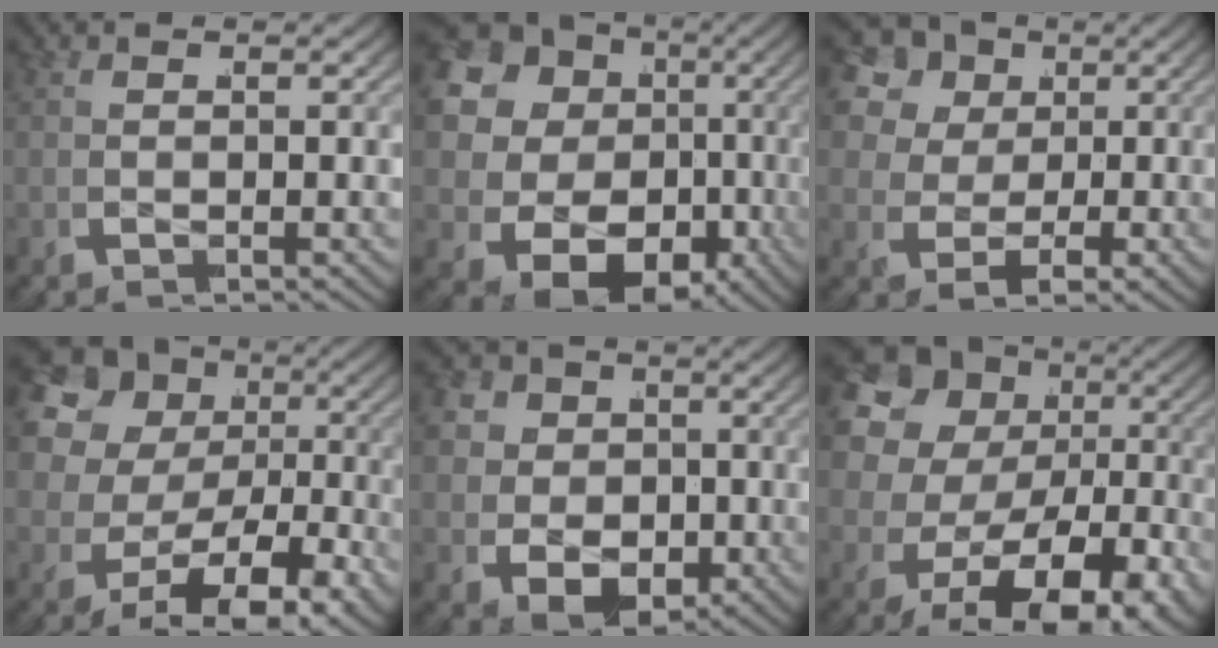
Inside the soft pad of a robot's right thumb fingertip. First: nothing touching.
{"total": 19.5, "force": [-0.2, 15.1, 12.3], "torque": [-0.285, -0.047, 0.010]}
{"total": 12.9, "force": [5.0, 9.9, 6.6], "torque": [-0.137, 0.016, 0.064]}
{"total": 15.7, "force": [0.2, 11.4, 10.8], "torque": [-0.230, -0.028, 0.015]}
{"total": 13.7, "force": [0.3, 11.4, 7.6], "torque": [-0.164, -0.033, 0.005]}
{"total": 18.0, "force": [-0.7, 12.9, 12.5], "torque": [-0.259, -0.037, 0.006]}